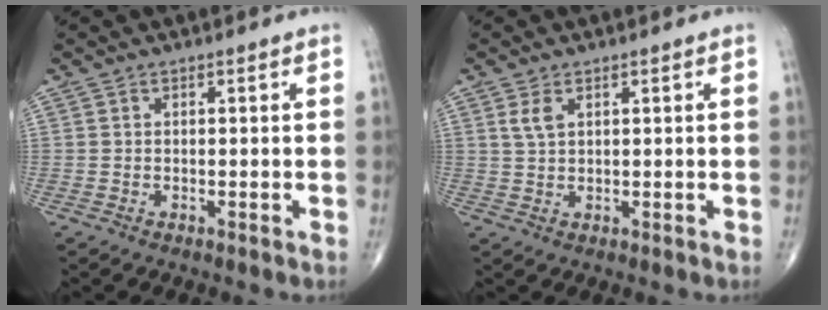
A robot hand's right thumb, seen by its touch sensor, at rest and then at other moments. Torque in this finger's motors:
{"motor_torque": [-0.07, 0.74, 0.16, -0.05, 0.02]}